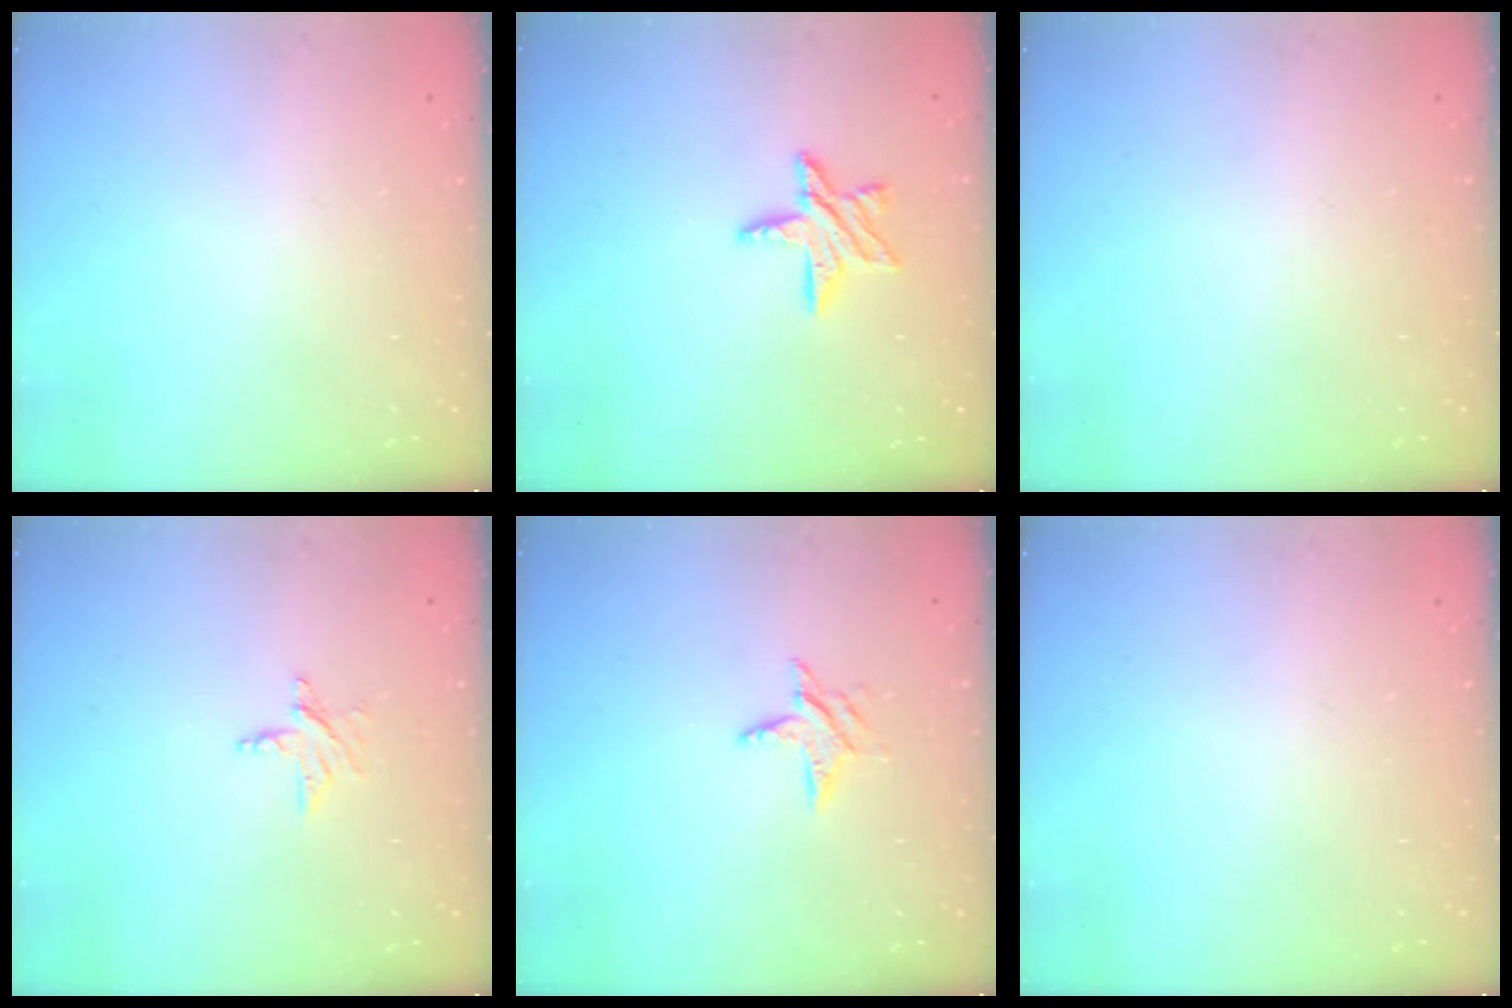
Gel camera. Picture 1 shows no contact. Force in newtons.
{"total": 9.3, "press": 9.2, "slide": 0.8}
{"total": 0.0}
{"total": 3.5, "press": 3.4, "slide": 0.3}
{"total": 5.6, "press": 5.6, "slide": 0.4}
{"total": 0.0}